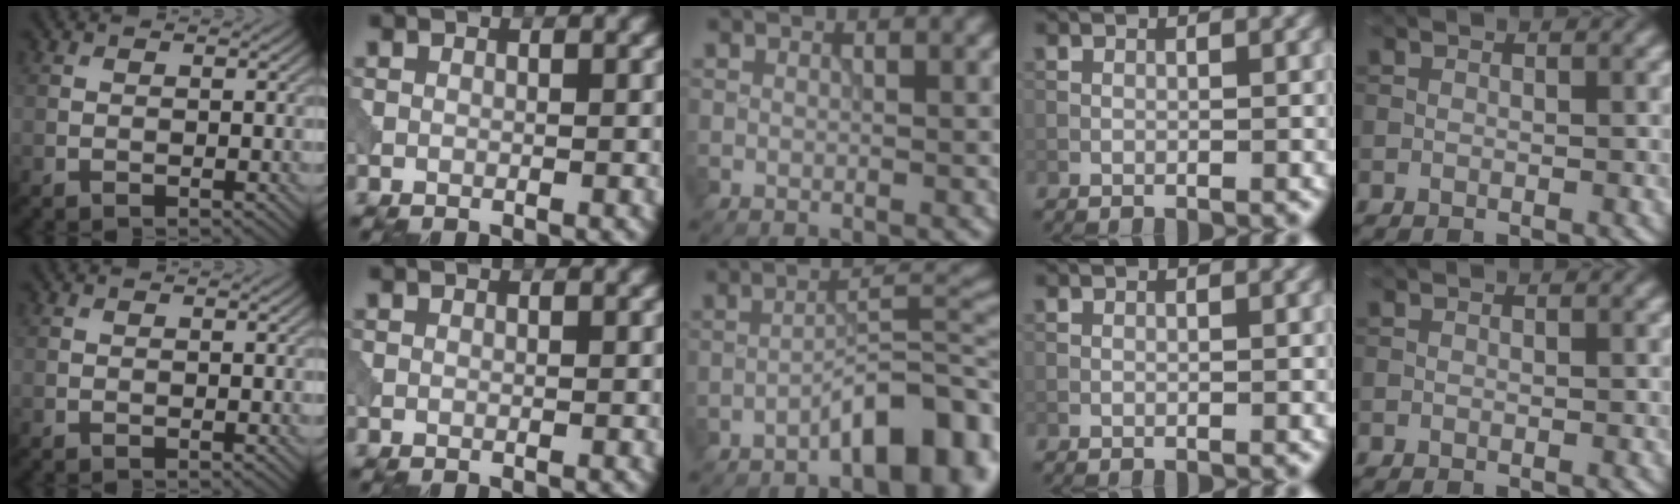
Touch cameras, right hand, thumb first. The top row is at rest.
{"middle": {"total": 7.3, "force": [-4.3, 2.1, 5.6], "torque": [-0.074, 0.019, -0.071]}}